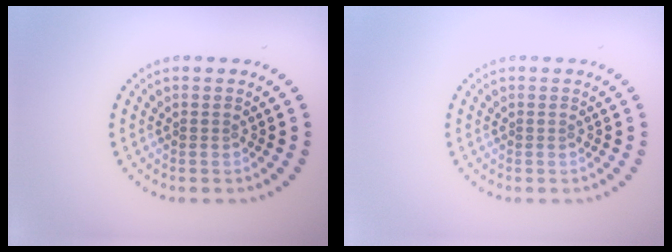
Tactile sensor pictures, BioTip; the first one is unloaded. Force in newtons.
{"total": 0.0}